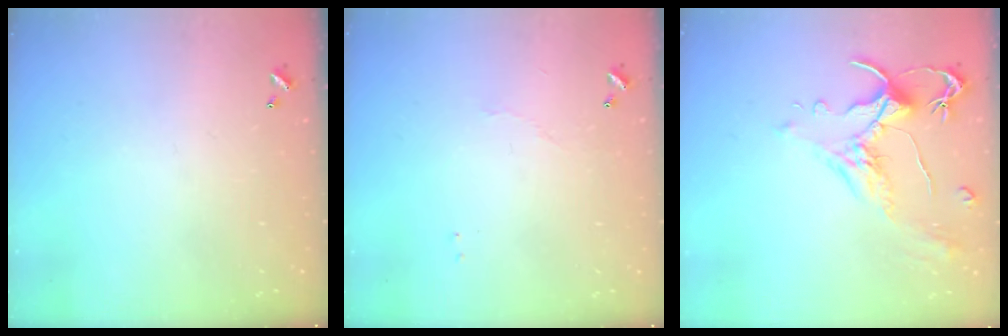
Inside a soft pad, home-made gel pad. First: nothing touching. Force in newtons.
{"total": 1.8, "press": 1.8, "slide": 0.4}
{"total": 1.8, "press": 1.3, "slide": 1.3}